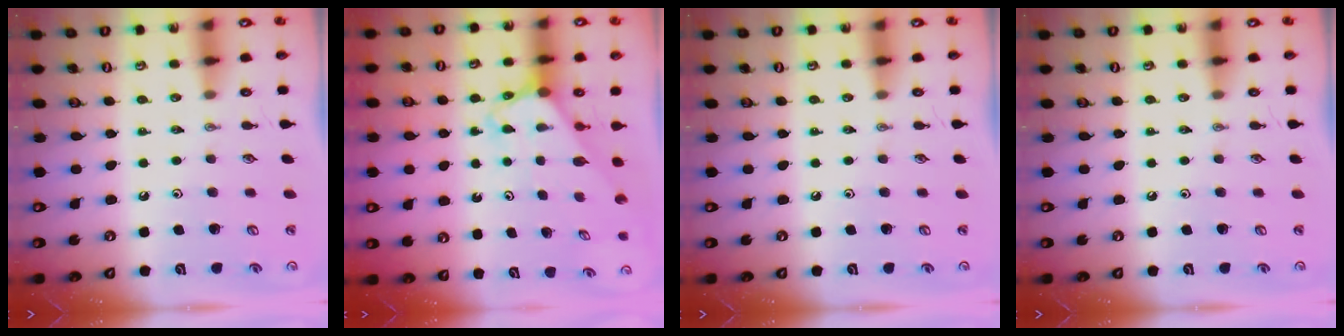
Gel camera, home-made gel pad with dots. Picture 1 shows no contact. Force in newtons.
{"total": 2.8, "press": 2.8, "slide": 0.2}
{"total": 0.0}
{"total": 0.0}